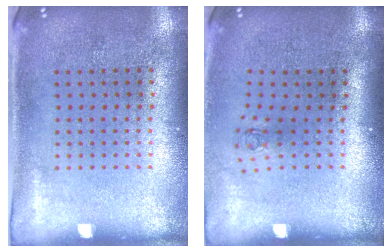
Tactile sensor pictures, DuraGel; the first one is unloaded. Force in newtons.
{"total": 0.7, "press": 0.3, "slide": 0.6}